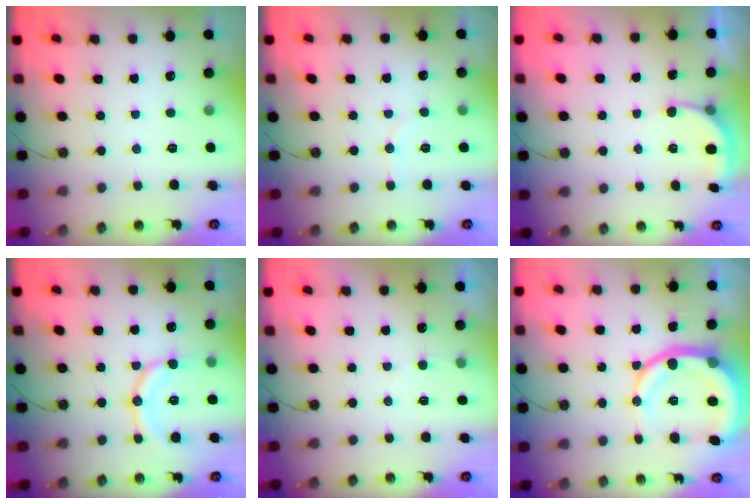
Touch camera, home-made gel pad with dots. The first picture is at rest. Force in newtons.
{"total": 3.2, "press": 3.1, "slide": 0.7}
{"total": 3.3, "press": 3.3, "slide": 0.6}
{"total": 13.2, "press": 13.0, "slide": 1.7}
{"total": 3.0, "press": 2.9, "slide": 0.3}
{"total": 16.6, "press": 16.3, "slide": 3.1}